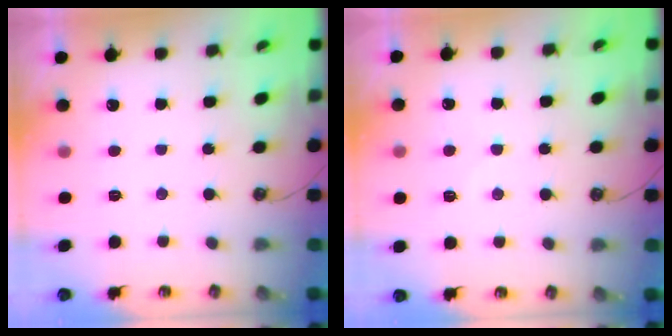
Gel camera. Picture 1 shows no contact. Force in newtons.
{"total": 2.6, "press": 2.6, "slide": 0.4}